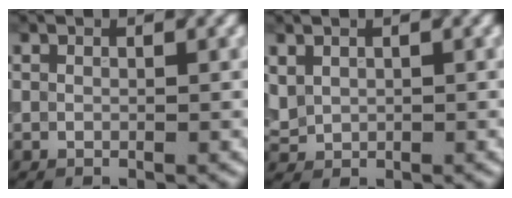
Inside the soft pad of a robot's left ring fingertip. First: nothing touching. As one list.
[{"total": 1.2, "force": [0.6, 1.0, 0.4], "torque": [-0.010, 0.000, 0.016]}]